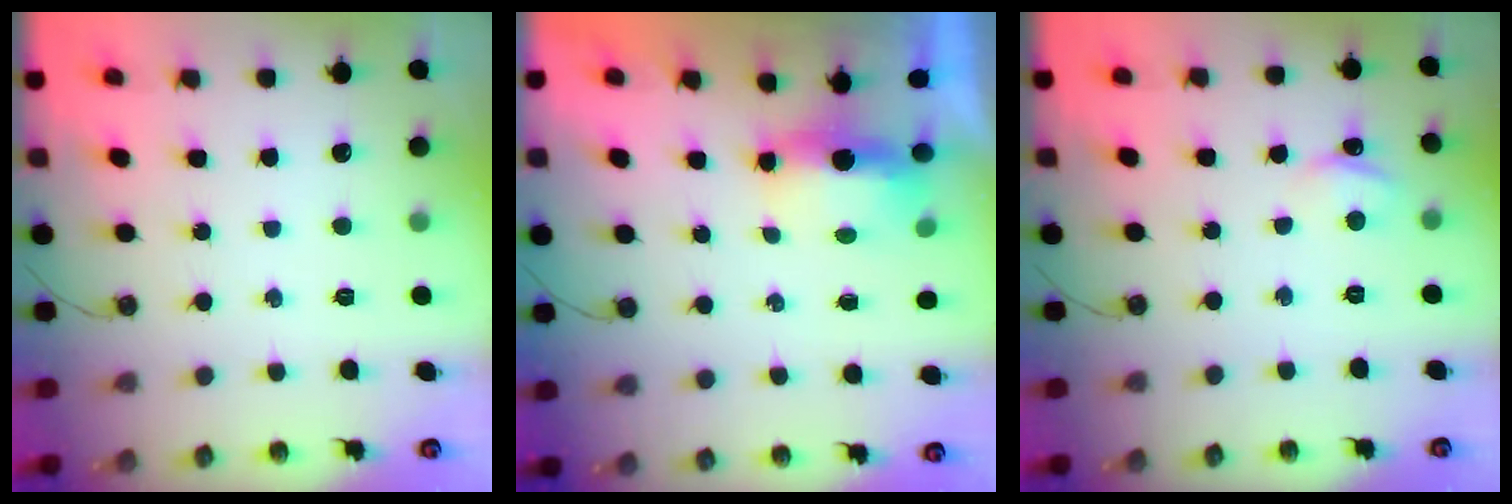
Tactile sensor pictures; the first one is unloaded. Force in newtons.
{"total": 10.5, "press": 6.1, "slide": 8.5}
{"total": 3.0, "press": 3.0, "slide": 0.4}